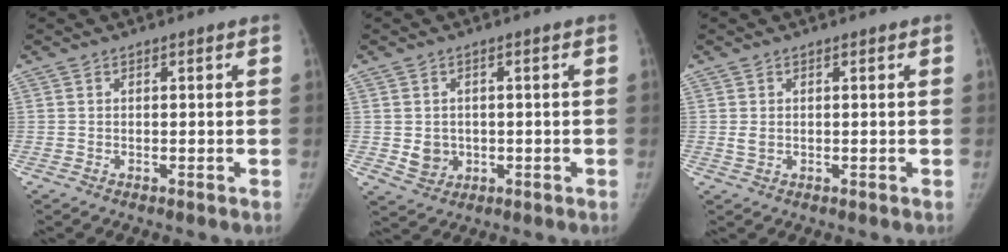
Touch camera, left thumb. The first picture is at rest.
{"total": 4.0, "force": [-0.4, 3.6, 1.7], "torque": [-0.009, 0.001, 0.007]}
{"total": 1.3, "force": [0.2, 1.0, 0.9], "torque": [-0.012, -0.002, 0.008]}